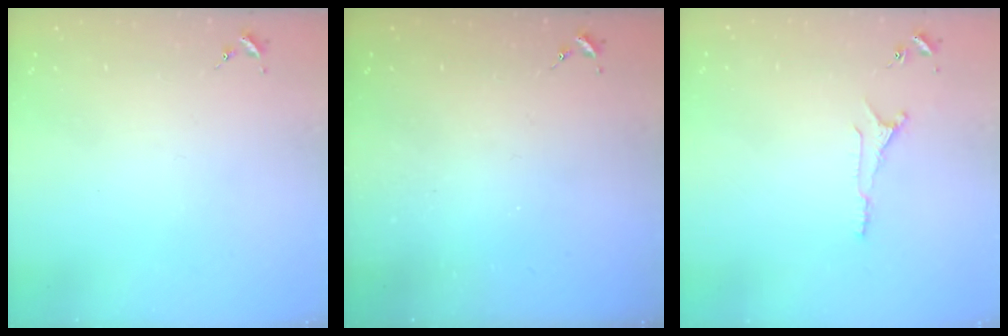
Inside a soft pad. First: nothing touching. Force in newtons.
{"total": 0.0}
{"total": 6.7, "press": 6.6, "slide": 0.8}